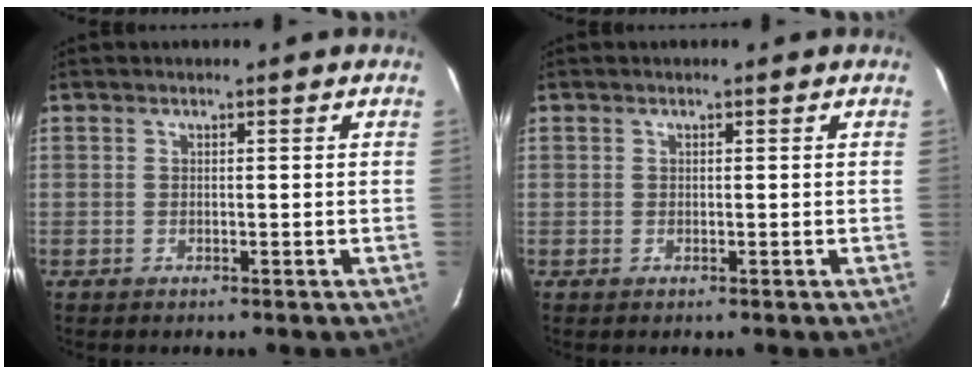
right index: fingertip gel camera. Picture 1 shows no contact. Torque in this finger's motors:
{"motor_torque": [-0.41, 0.14, -0.49, -0.18]}